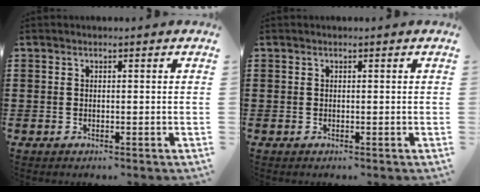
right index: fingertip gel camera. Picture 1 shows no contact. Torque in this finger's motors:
{"motor_torque": [0.13, -0.08, -0.02, -0.01]}